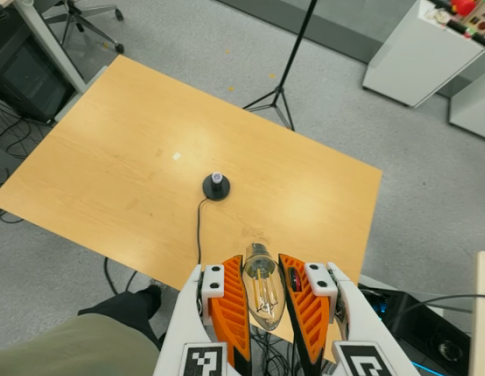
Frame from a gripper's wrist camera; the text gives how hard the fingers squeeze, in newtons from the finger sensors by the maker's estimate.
{"total": 20.6, "left": 21.7, "right": 19.4}